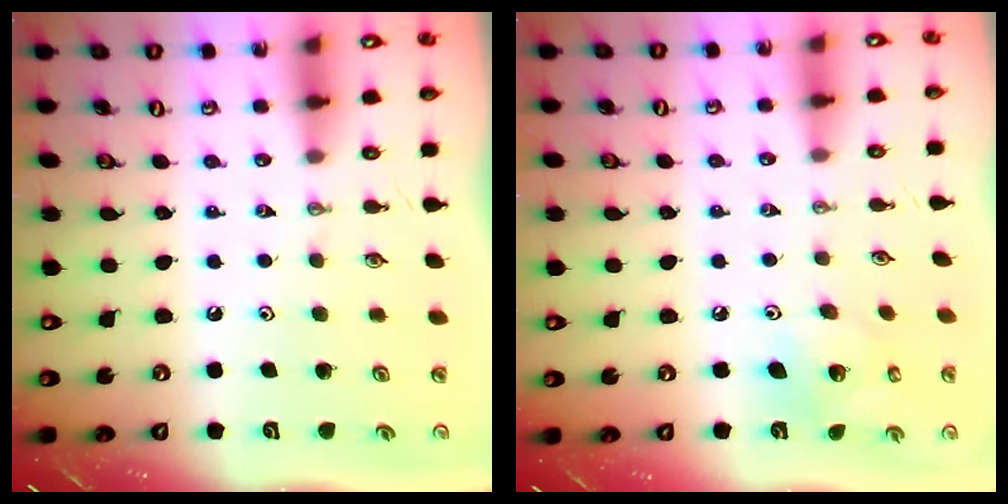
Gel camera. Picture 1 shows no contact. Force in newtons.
{"total": 7.1, "press": 7.1, "slide": 0.4}